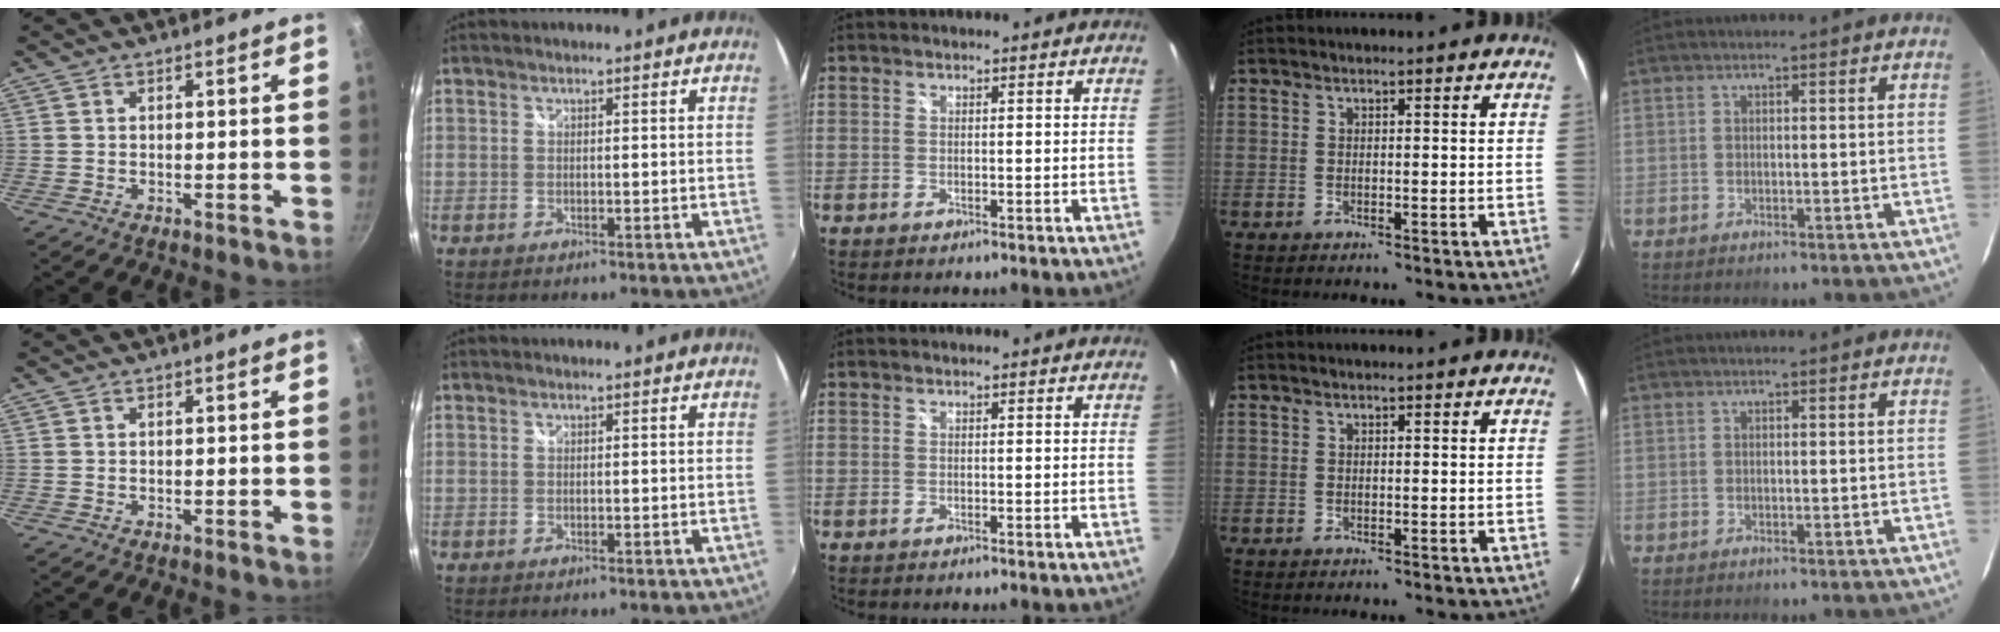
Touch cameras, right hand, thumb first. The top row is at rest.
{}